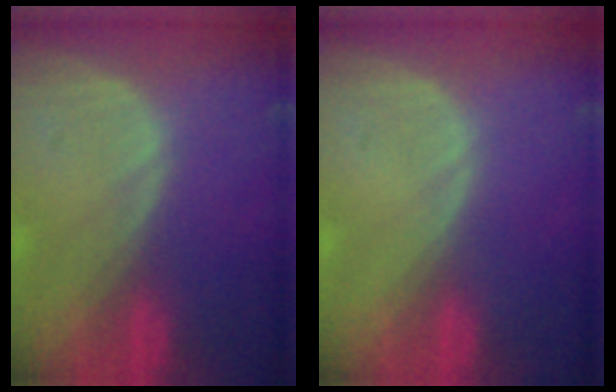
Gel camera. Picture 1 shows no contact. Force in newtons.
{"total": 0.0}